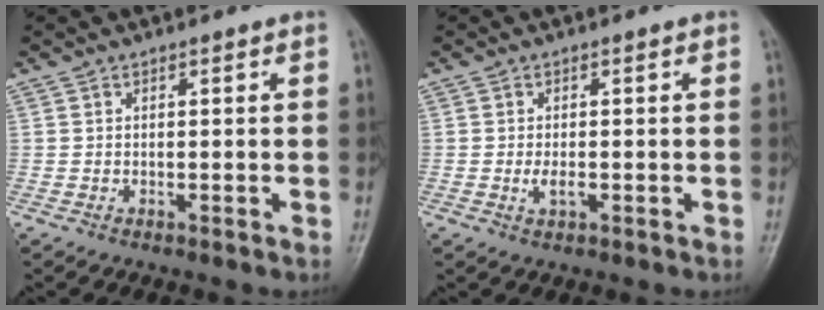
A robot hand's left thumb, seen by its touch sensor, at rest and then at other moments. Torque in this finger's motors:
{"motor_torque": [-0.06, 0.18, 0.28, 0.06, 0.02]}